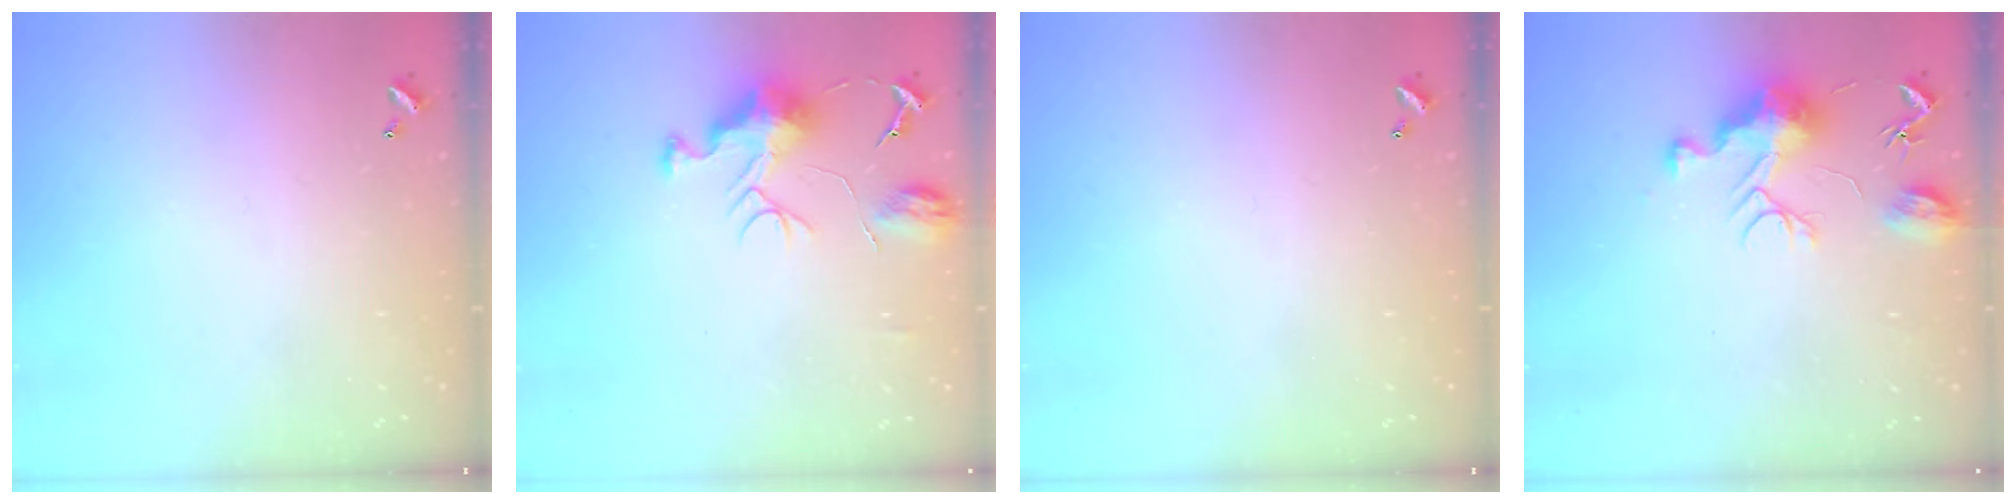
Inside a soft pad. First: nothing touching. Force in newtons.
{"total": 8.9, "press": 8.9, "slide": 0.8}
{"total": 0.0}
{"total": 10.6, "press": 10.6, "slide": 0.7}